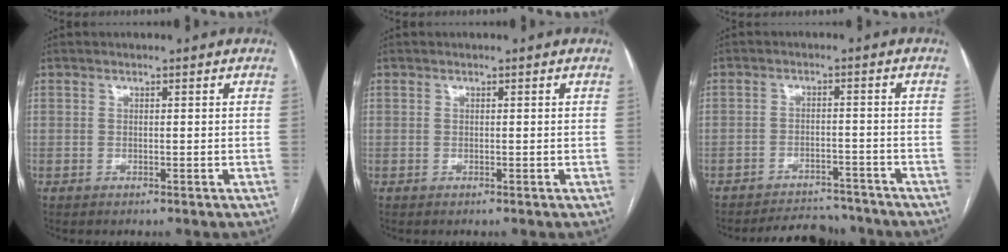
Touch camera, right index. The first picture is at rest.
{"total": 0.0}
{"total": 7.9, "force": [-7.5, 2.3, 0.8], "torque": [-0.005, 0.005, -0.104]}